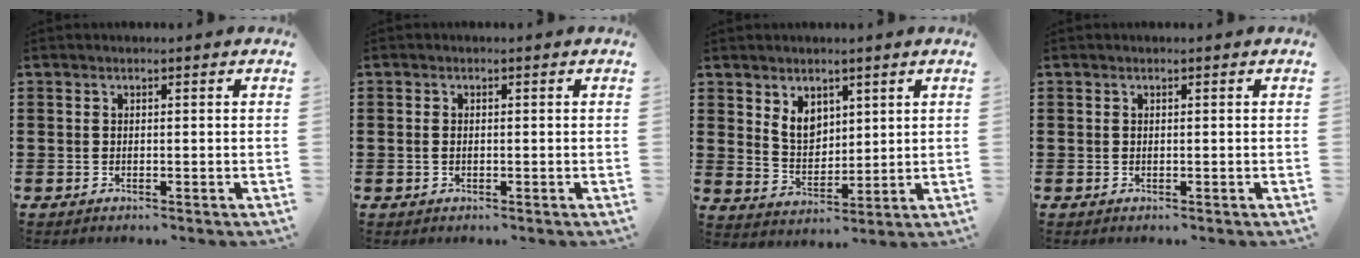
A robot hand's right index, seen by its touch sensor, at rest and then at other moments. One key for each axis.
{"total": 0.8, "fx": -0.1, "fy": 0.6, "fz": 0.6, "tx": -0.015, "ty": 0.003, "tz": -0.004}
{"total": 5.1, "fx": 2.6, "fy": 3.6, "fz": 2.5, "tx": -0.055, "ty": 0.007, "tz": 0.046}
{"total": 0.0}